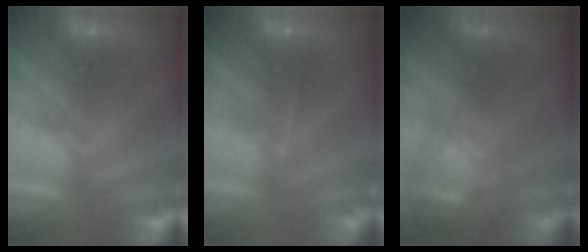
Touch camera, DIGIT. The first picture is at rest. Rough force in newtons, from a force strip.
{"total": 1.7}
{"total": 8.0}